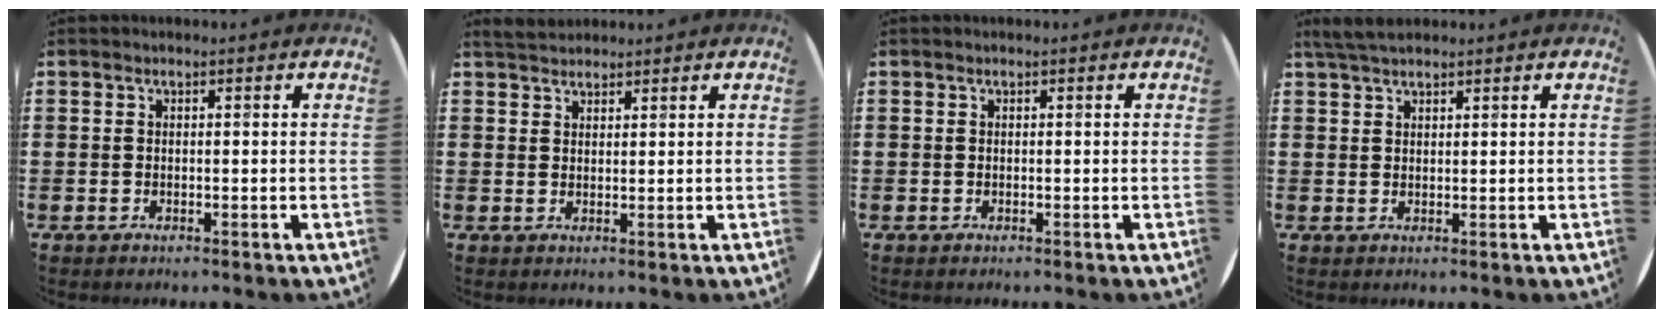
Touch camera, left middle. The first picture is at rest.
{"total": 2.9, "force": [2.7, 0.8, 0.5], "torque": [-0.015, 0.001, 0.053]}
{"total": 0.0}
{"total": 3.1, "force": [2.6, 0.8, 1.5], "torque": [-0.033, 0.007, 0.049]}